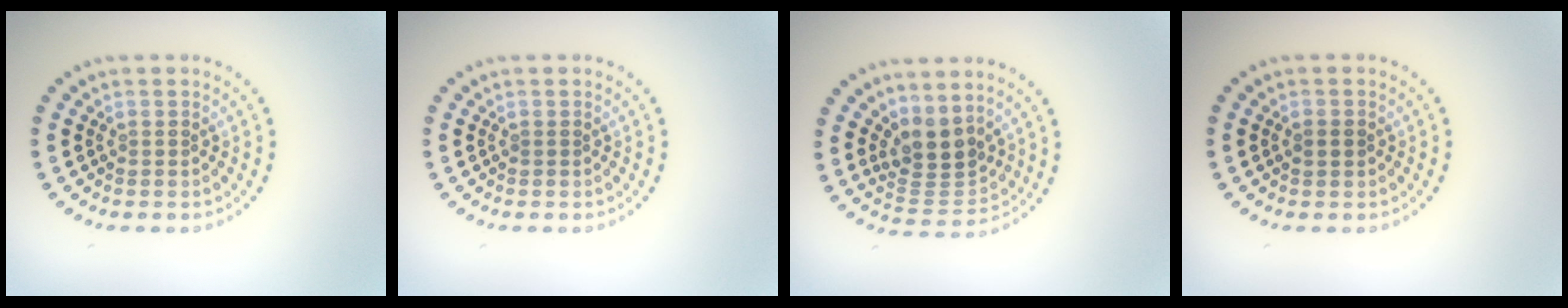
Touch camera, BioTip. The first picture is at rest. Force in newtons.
{"total": 0.0}
{"total": 3.8, "press": 3.2, "slide": 2.0}
{"total": 1.1, "press": 1.1, "slide": 0.2}